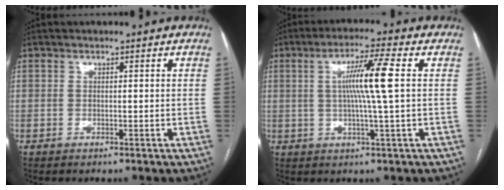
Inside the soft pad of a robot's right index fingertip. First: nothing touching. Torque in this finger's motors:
{"motor_torque": [1.18, 0.21, 0.28, 0.13]}